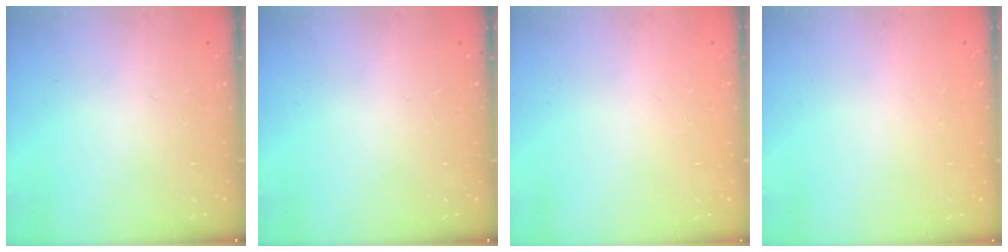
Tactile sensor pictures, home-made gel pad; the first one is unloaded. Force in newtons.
{"total": 0.0}
{"total": 0.0}
{"total": 0.0}